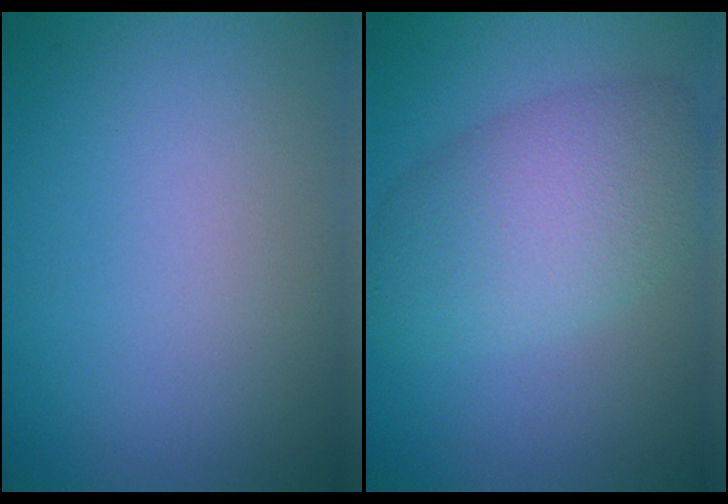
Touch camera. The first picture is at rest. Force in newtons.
{"total": 5.9, "press": 5.9, "slide": 0.6}